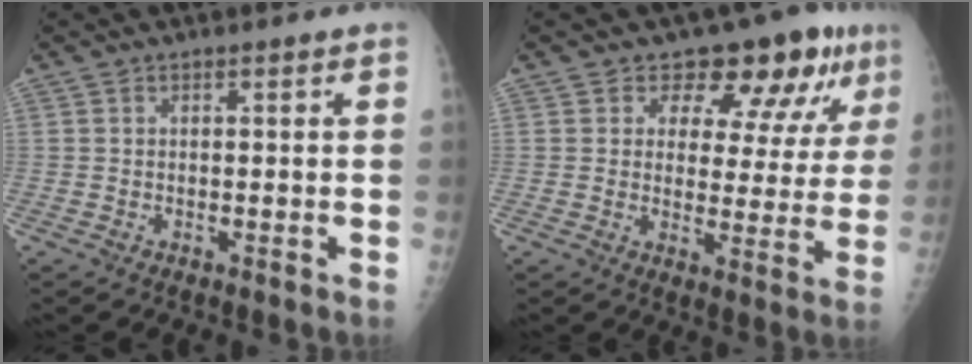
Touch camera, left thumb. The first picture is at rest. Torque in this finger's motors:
{"motor_torque": [0.08, 0.24, -0.25, -0.28, 0.03]}